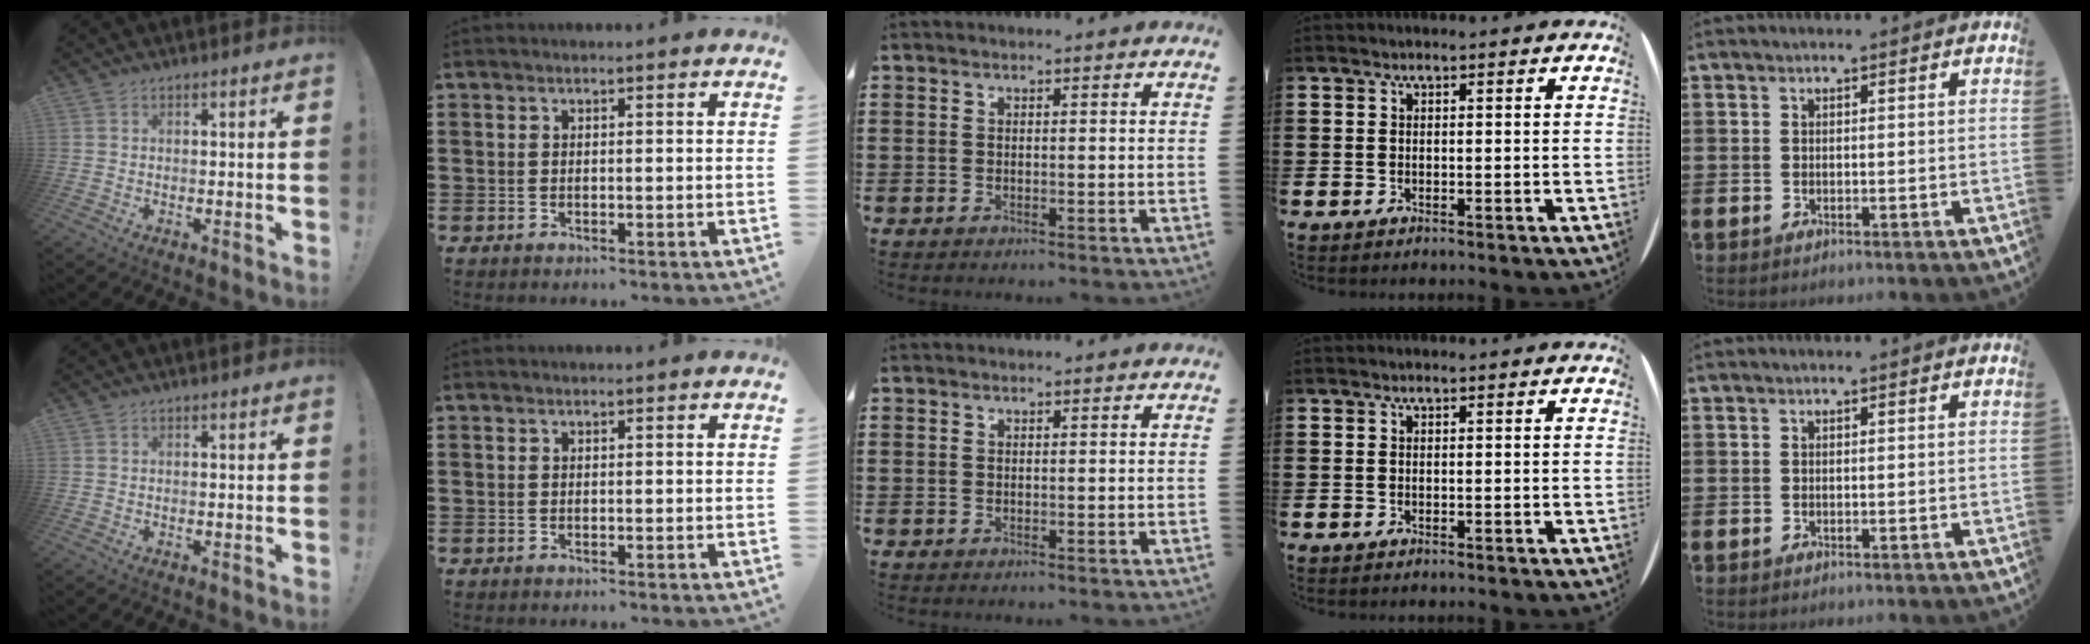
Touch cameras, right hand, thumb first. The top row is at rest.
{}